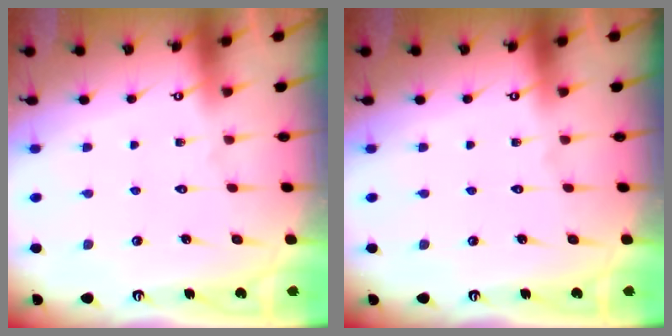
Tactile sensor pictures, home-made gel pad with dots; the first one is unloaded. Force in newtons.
{"total": 0.0}